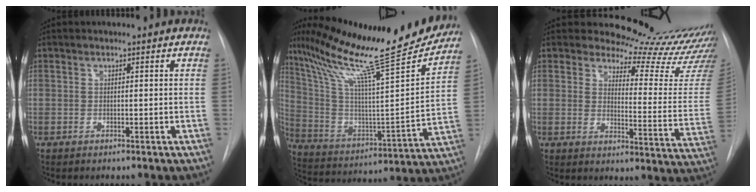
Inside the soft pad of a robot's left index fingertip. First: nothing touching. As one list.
[{"total": 27.0, "force": [22.0, 1.9, 15.6], "torque": [-0.273, -0.038, 0.338]}, {"total": 18.1, "force": [17.4, 2.2, 4.4], "torque": [-0.045, -0.140, 0.181]}]